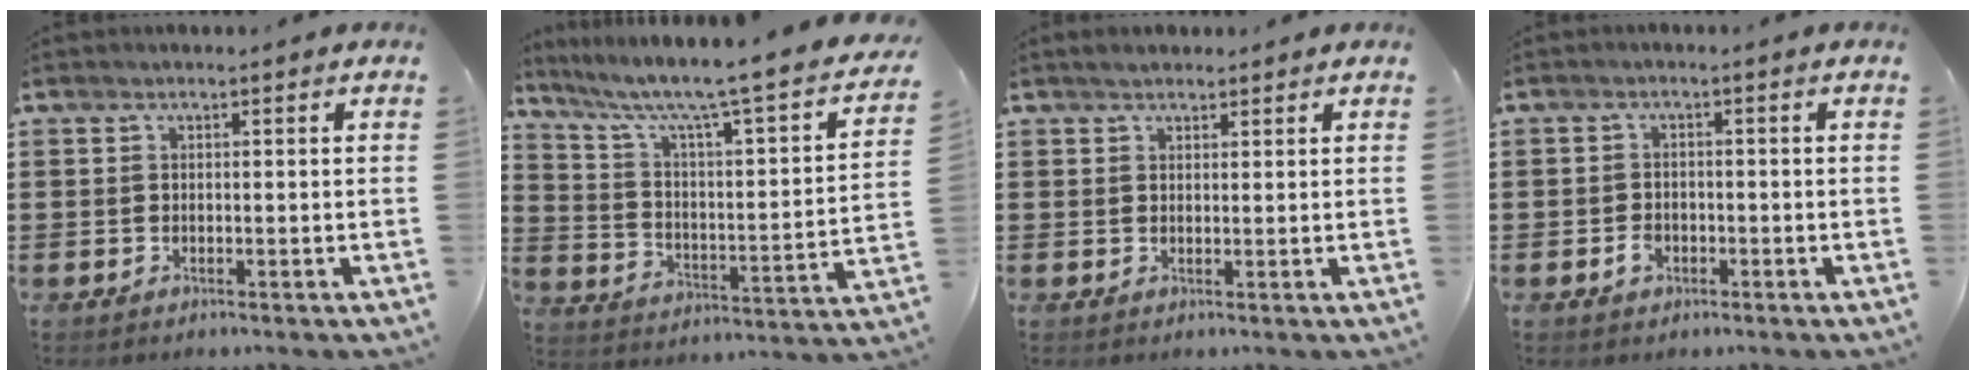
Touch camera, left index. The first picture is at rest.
{"total": 5.3, "force": [3.8, 0.4, 3.7], "torque": [-0.090, -0.043, 0.052]}
{"total": 1.6, "force": [1.4, 0.6, 0.3], "torque": [-0.009, 0.005, 0.026]}
{"total": 2.0, "force": [-0.9, 1.5, 1.1], "torque": [-0.023, 0.001, -0.018]}